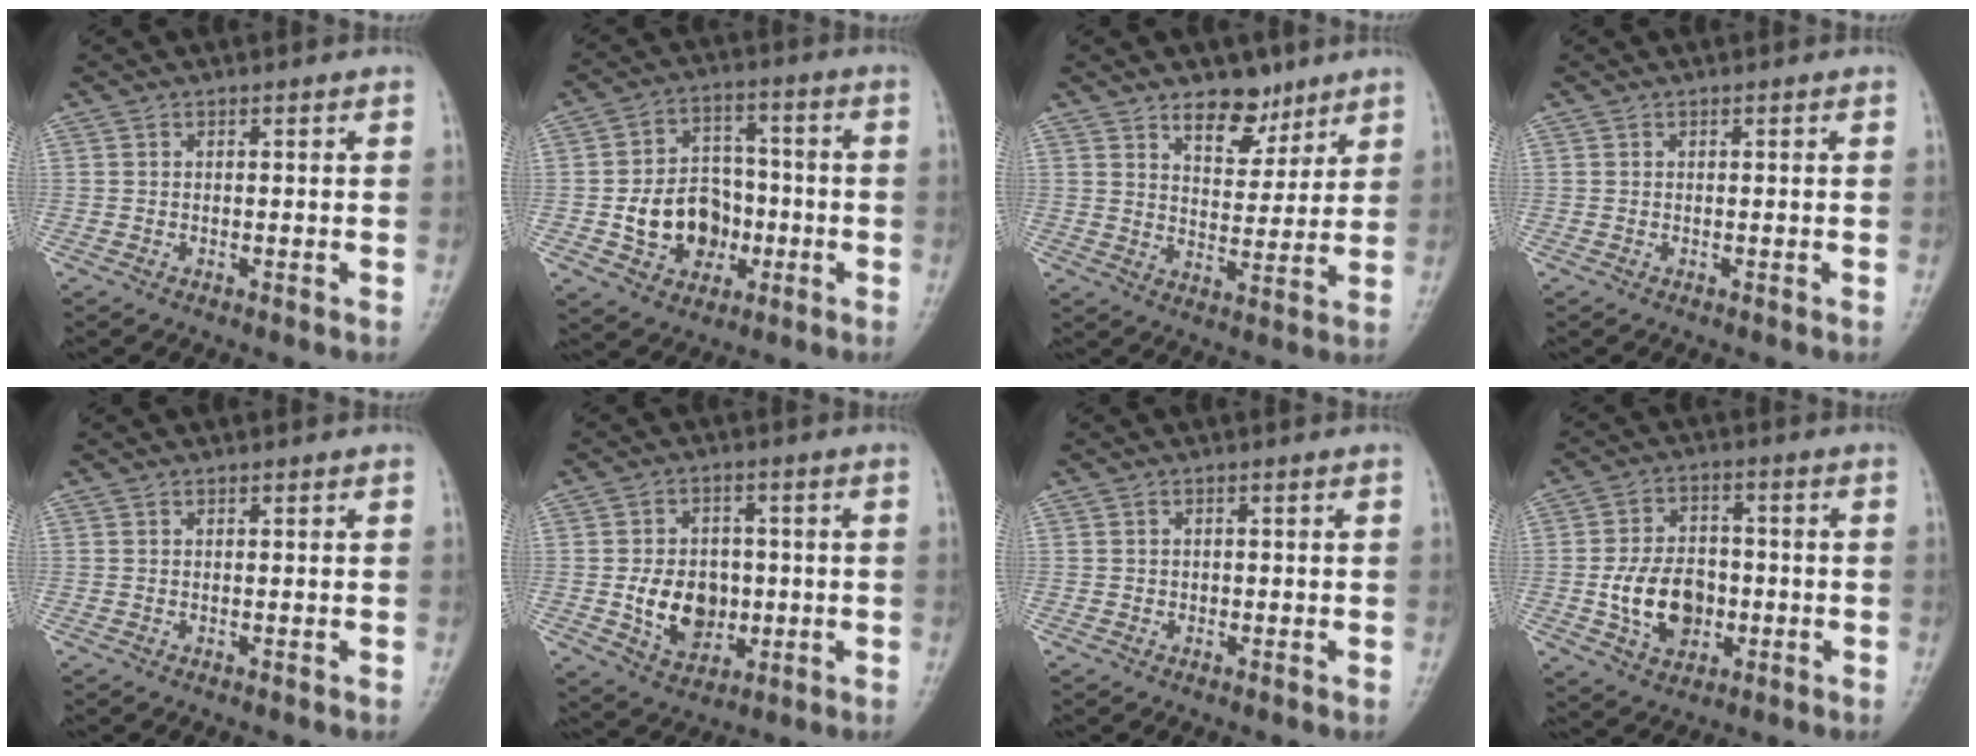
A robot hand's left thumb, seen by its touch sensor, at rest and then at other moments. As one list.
[{"total": 12.3, "force": [-2.9, 9.9, 6.7], "torque": [-0.066, 0.031, -0.047]}, {"total": 8.2, "force": [5.7, 4.5, 3.8], "torque": [-0.026, -0.039, 0.094]}, {"total": 0.0}, {"total": 0.0}, {"total": 10.4, "force": [-1.2, 7.9, 6.6], "torque": [-0.073, 0.000, -0.011]}, {"total": 0.8, "force": [-0.2, 0.7, 0.2], "torque": [0.004, 0.004, -0.005]}, {"total": 11.3, "force": [-2.1, 8.1, 7.6], "torque": [-0.106, 0.015, -0.033]}]